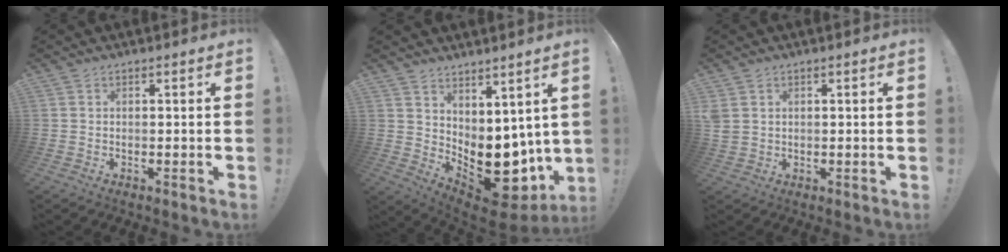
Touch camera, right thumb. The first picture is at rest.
{"total": 10.9, "force": [-2.1, 7.8, 7.3], "torque": [-0.066, -0.016, -0.017]}
{"total": 3.1, "force": [1.3, 2.2, 1.6], "torque": [-0.041, -0.002, 0.027]}